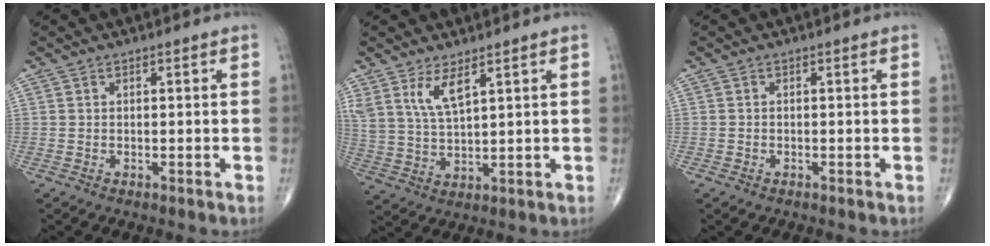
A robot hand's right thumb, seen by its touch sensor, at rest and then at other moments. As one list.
[{"total": 6.3, "force": [3.7, 1.9, 4.7], "torque": [-0.096, -0.021, 0.082]}, {"total": 0.5, "force": [-0.4, 0.3, 0.2], "torque": [-0.006, 0.000, -0.007]}]